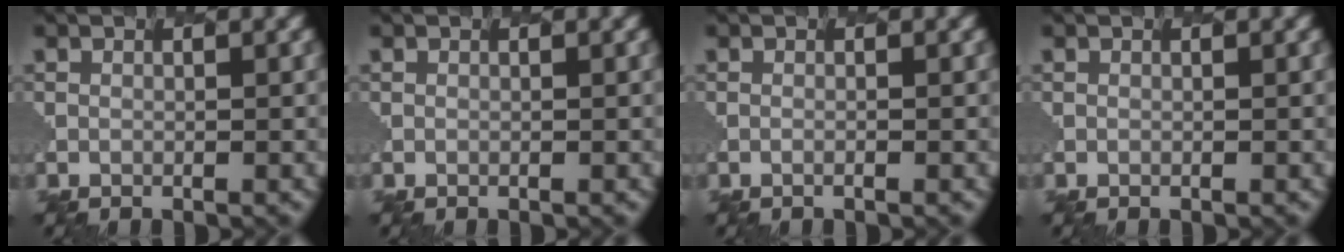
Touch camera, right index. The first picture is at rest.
{"total": 0.0}
{"total": 0.0}
{"total": 0.0}